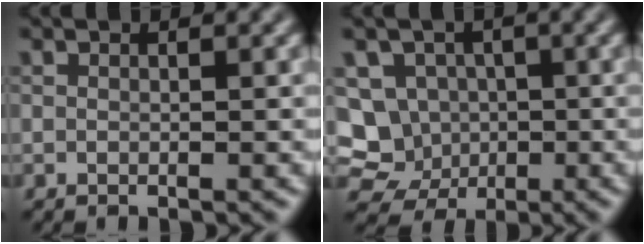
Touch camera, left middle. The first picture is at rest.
{"total": 9.5, "force": [-1.1, 8.9, 3.1], "torque": [-0.059, 0.018, -0.053]}